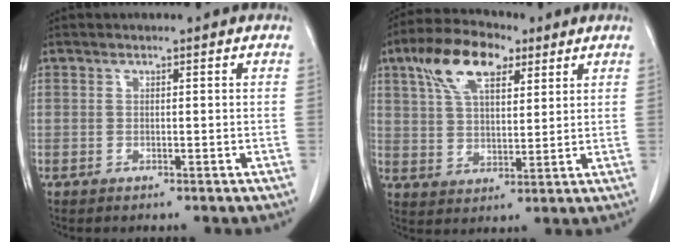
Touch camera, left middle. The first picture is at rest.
{"total": 11.2, "force": [6.1, 4.9, 8.0], "torque": [-0.159, 0.028, 0.115]}